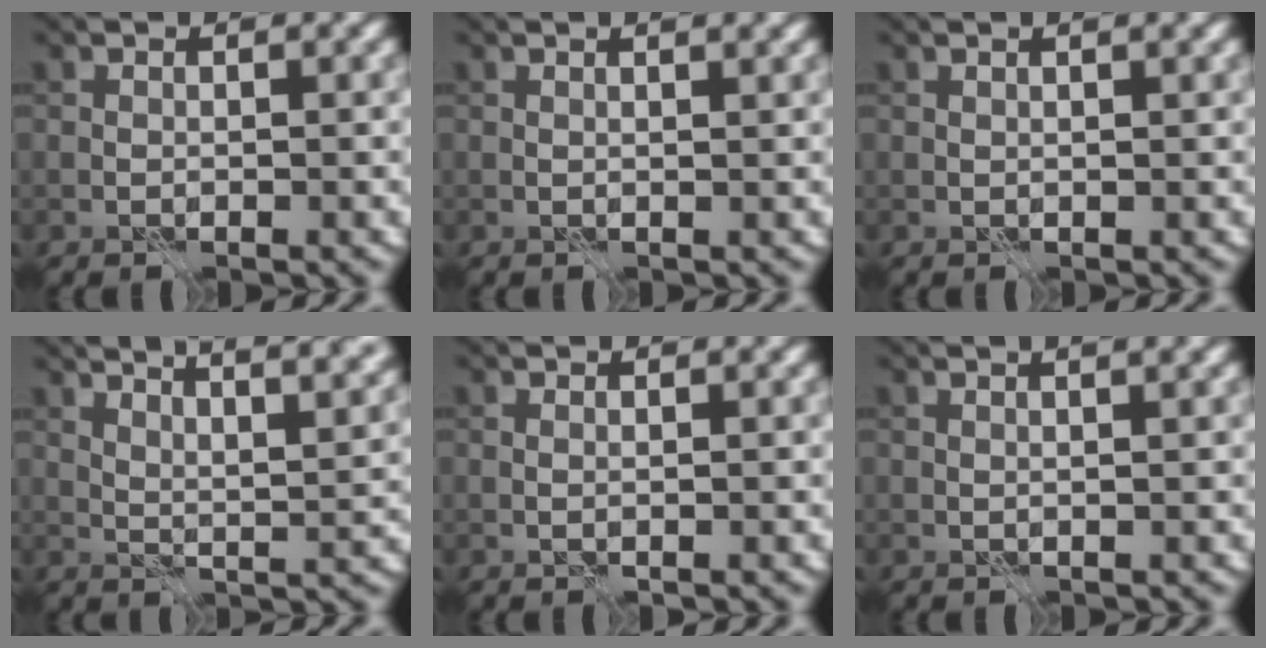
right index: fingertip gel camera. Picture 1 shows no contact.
{"total": 2.4, "force": [1.4, 0.9, 1.8], "torque": [-0.011, 0.003, -0.005]}
{"total": 1.7, "force": [1.1, 0.5, 1.2], "torque": [-0.010, -0.003, 0.001]}
{"total": 11.6, "force": [8.1, 3.5, 7.6], "torque": [-0.070, 0.035, 0.082]}
{"total": 0.5, "force": [0.3, 0.0, 0.4], "torque": [-0.010, 0.000, 0.000]}
{"total": 3.9, "force": [2.0, 1.6, 3.0], "torque": [-0.016, 0.024, -0.003]}